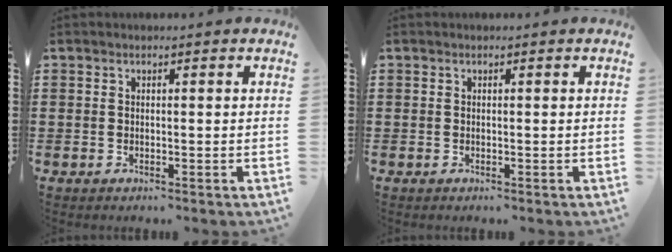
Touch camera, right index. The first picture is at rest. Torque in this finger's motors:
{"motor_torque": [0.20, -0.13, 0.00, 0.00]}